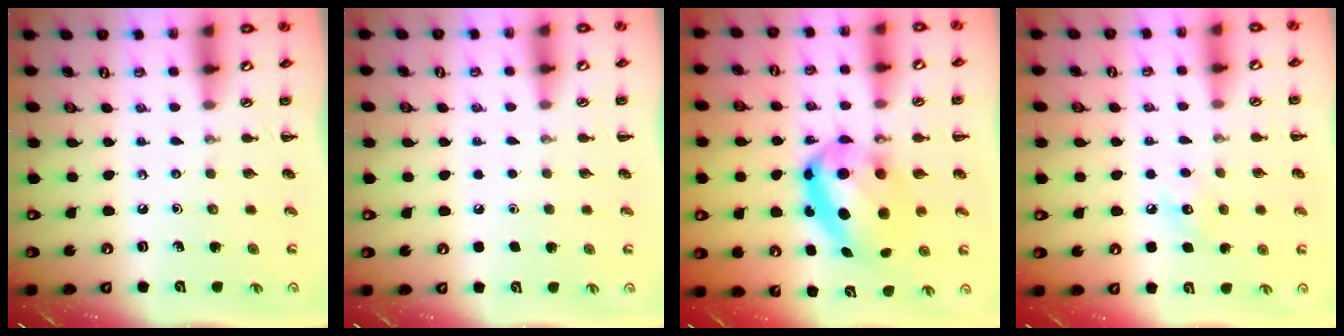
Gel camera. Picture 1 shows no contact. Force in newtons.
{"total": 1.8, "press": 1.7, "slide": 0.1}
{"total": 13.5, "press": 13.2, "slide": 3.0}
{"total": 6.9, "press": 6.7, "slide": 1.7}